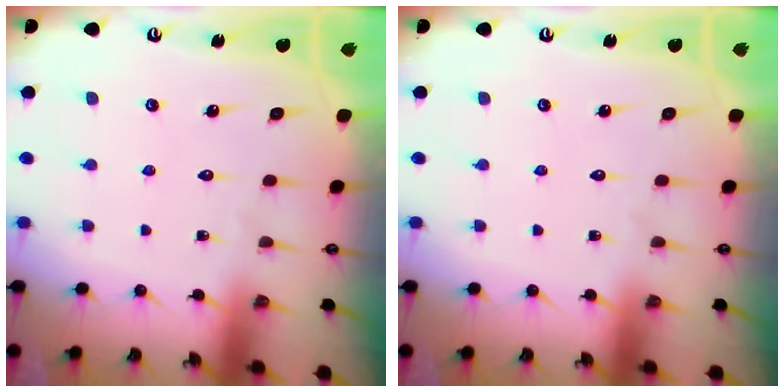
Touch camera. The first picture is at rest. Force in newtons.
{"total": 0.0}